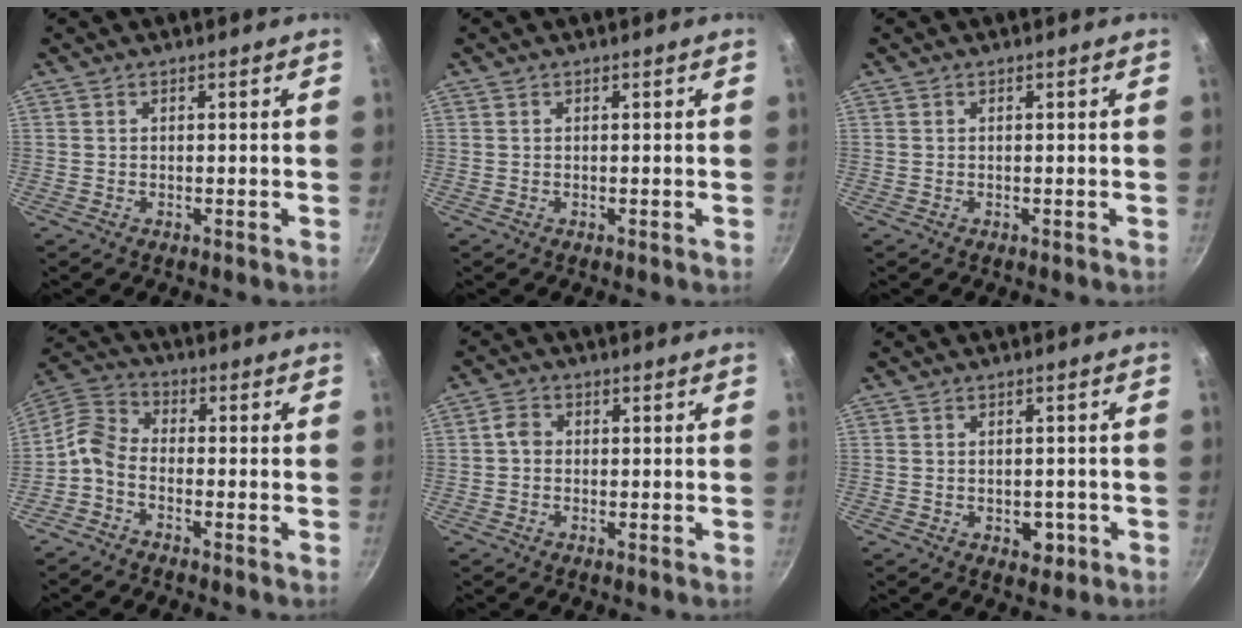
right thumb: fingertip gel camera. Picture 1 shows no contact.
{"total": 0.0}
{"total": 0.0}
{"total": 6.1, "force": [-2.8, 3.7, 3.9], "torque": [-0.090, 0.044, -0.074]}
{"total": 2.7, "force": [-0.1, 2.2, 1.5], "torque": [-0.021, 0.009, -0.009]}
{"total": 3.9, "force": [-1.2, 2.6, 2.5], "torque": [-0.021, 0.003, -0.012]}